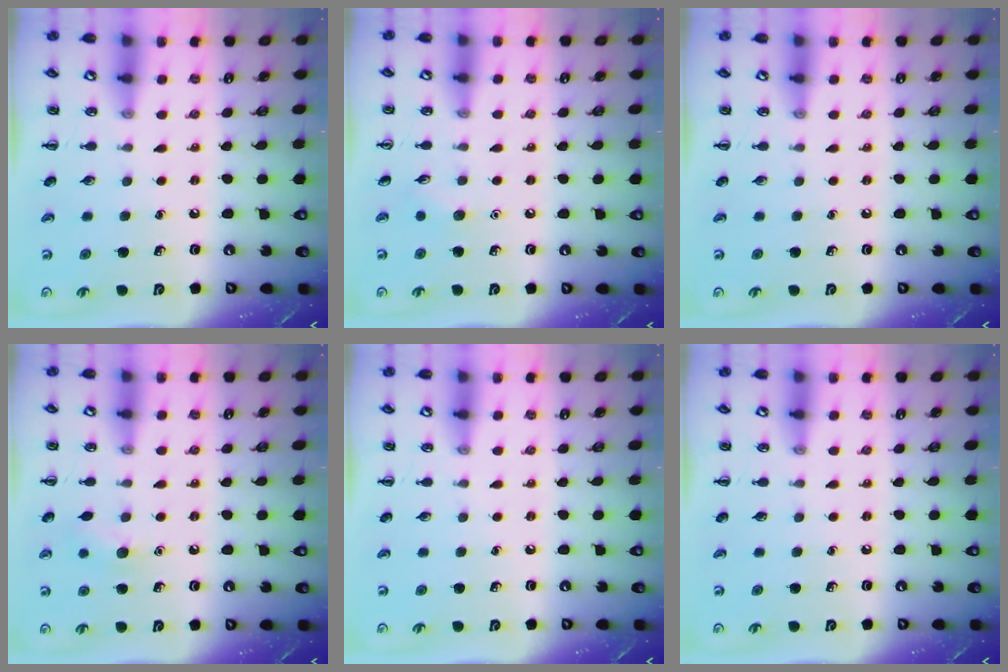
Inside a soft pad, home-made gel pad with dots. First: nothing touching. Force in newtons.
{"total": 4.9, "press": 4.7, "slide": 1.5}
{"total": 0.0}
{"total": 6.2, "press": 6.0, "slide": 1.5}
{"total": 0.0}
{"total": 0.0}